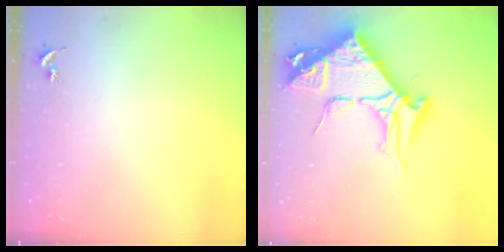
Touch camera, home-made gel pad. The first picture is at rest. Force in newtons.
{"total": 10.9, "press": 10.9, "slide": 1.1}